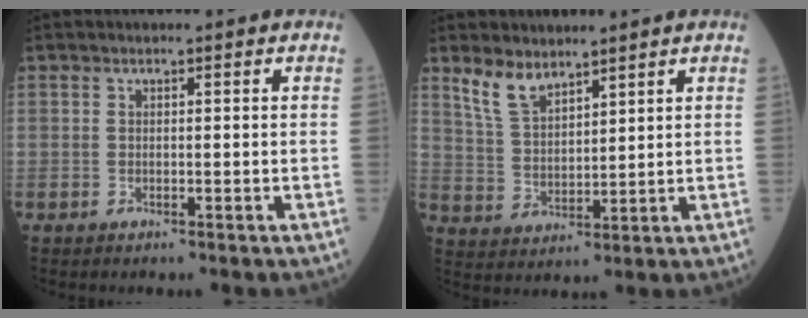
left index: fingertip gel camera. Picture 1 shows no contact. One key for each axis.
{"total": 5.5, "fx": 4.5, "fy": 2.1, "fz": 2.3, "tx": -0.055, "ty": 0.005, "tz": 0.100}